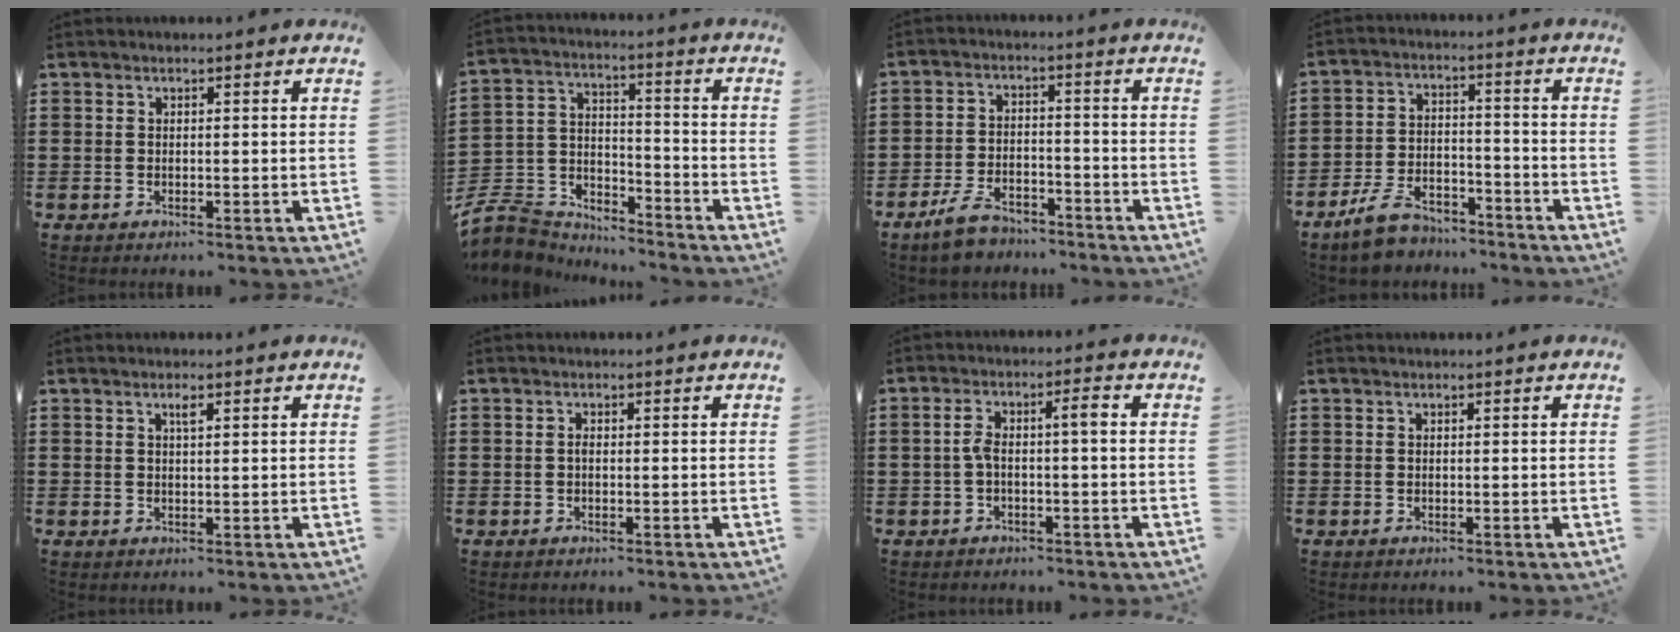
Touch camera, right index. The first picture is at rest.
{"total": 6.7, "force": [-6.2, 2.4, 0.7], "torque": [-0.039, 0.004, -0.129]}
{"total": 5.0, "force": [-4.3, 2.0, 1.5], "torque": [-0.041, 0.012, -0.085]}
{"total": 6.3, "force": [-5.5, 2.4, 1.9], "torque": [-0.050, 0.017, -0.109]}
{"total": 1.3, "force": [0.6, 0.2, 1.1], "torque": [-0.023, 0.003, 0.010]}
{"total": 0.6, "force": [-0.2, 0.1, 0.6], "torque": [-0.014, -0.004, -0.002]}
{"total": 4.0, "force": [-0.3, 0.8, 3.9], "torque": [-0.079, 0.006, -0.012]}
{"total": 0.0}